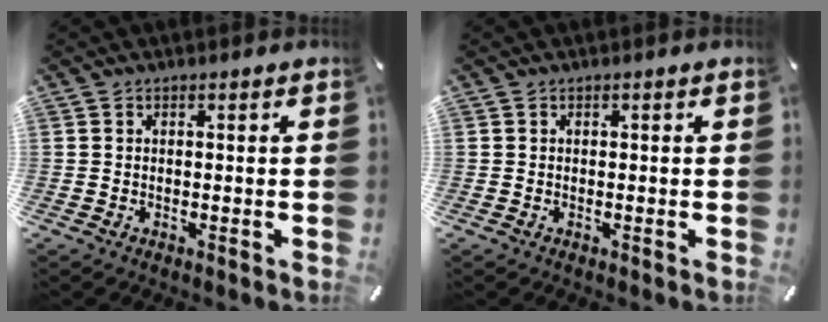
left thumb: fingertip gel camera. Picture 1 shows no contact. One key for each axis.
{"total": 0.0}